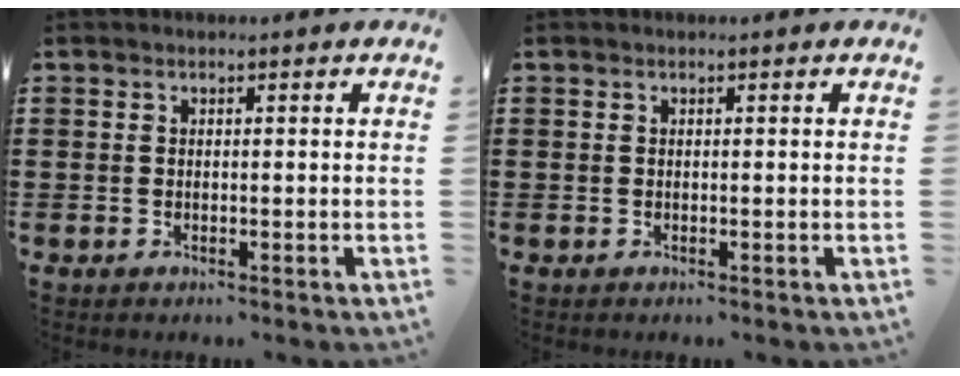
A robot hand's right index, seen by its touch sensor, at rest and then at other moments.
{"total": 0.0}